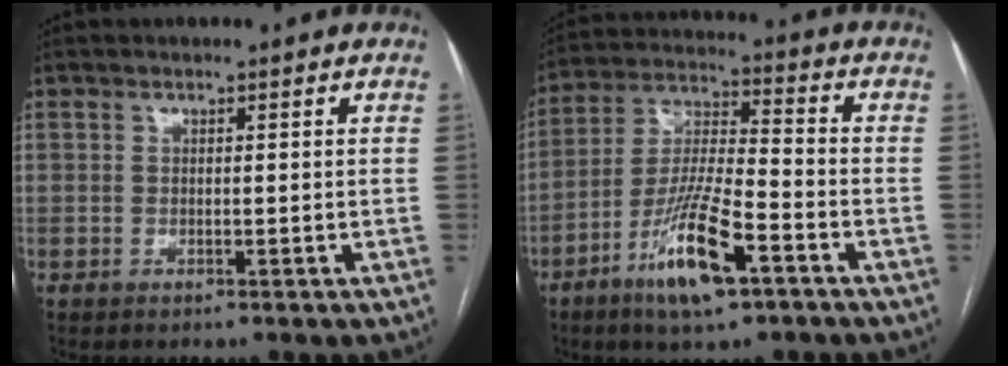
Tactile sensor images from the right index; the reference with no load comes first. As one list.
[{"total": 13.2, "force": [-6.8, 2.5, 11.0], "torque": [-0.214, -0.011, -0.122]}]